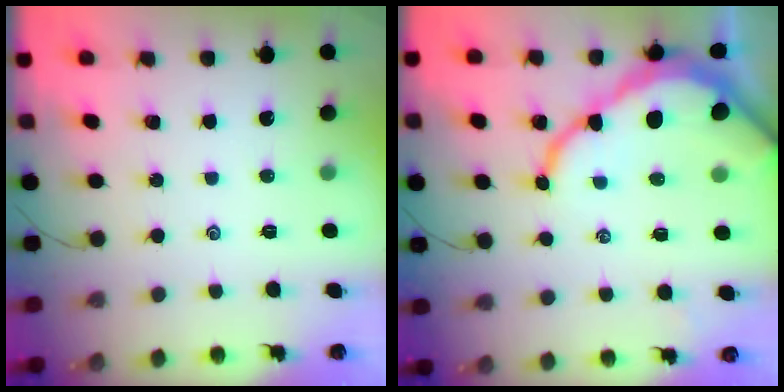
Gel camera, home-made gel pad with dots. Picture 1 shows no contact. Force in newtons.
{"total": 13.1, "press": 13.0, "slide": 1.2}